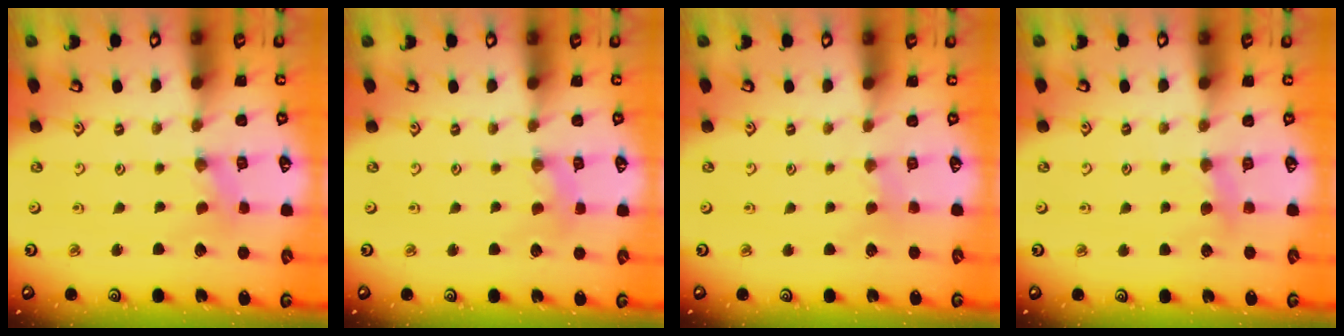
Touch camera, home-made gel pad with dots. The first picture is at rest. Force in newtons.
{"total": 2.1, "press": 2.1, "slide": 0.4}
{"total": 1.8, "press": 1.8, "slide": 0.3}
{"total": 4.6, "press": 4.5, "slide": 0.8}